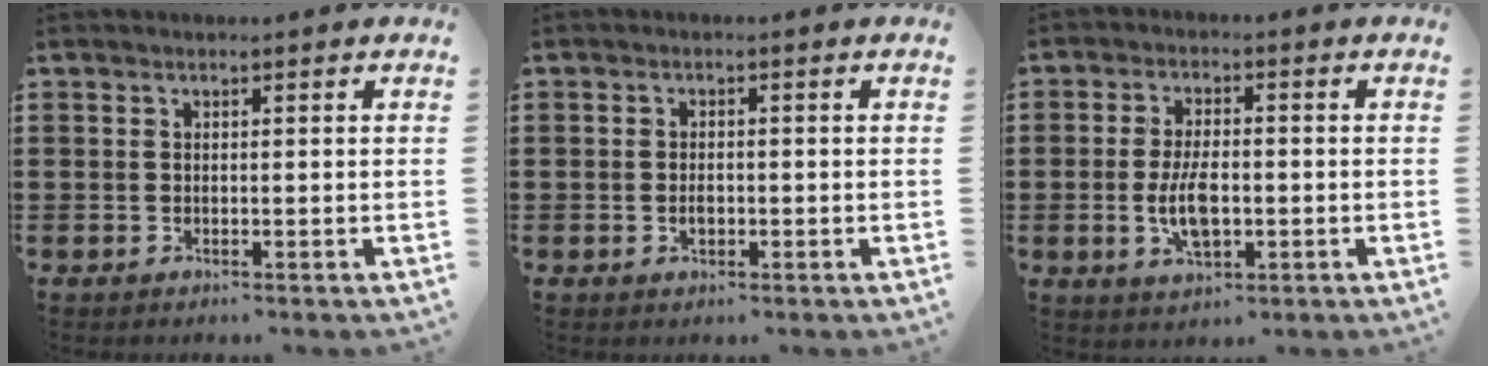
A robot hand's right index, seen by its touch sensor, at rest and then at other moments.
{"total": 1.8, "force": [-0.5, 1.0, 1.4], "torque": [-0.027, 0.002, -0.009]}
{"total": 6.3, "force": [-1.1, 3.1, 5.4], "torque": [-0.115, 0.000, -0.022]}